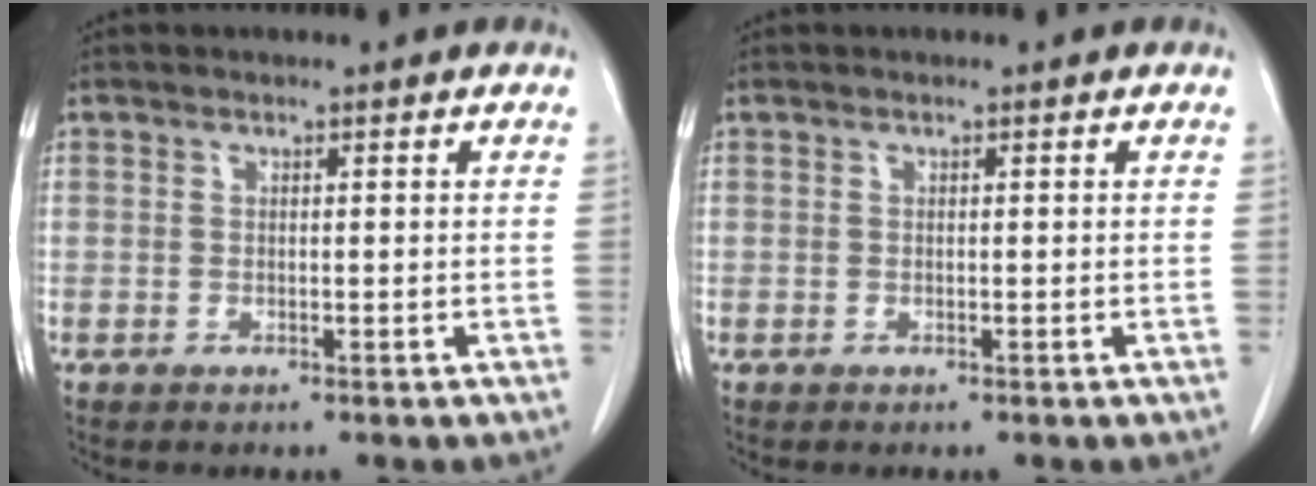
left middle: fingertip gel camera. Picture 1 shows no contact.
{"total": 0.0}